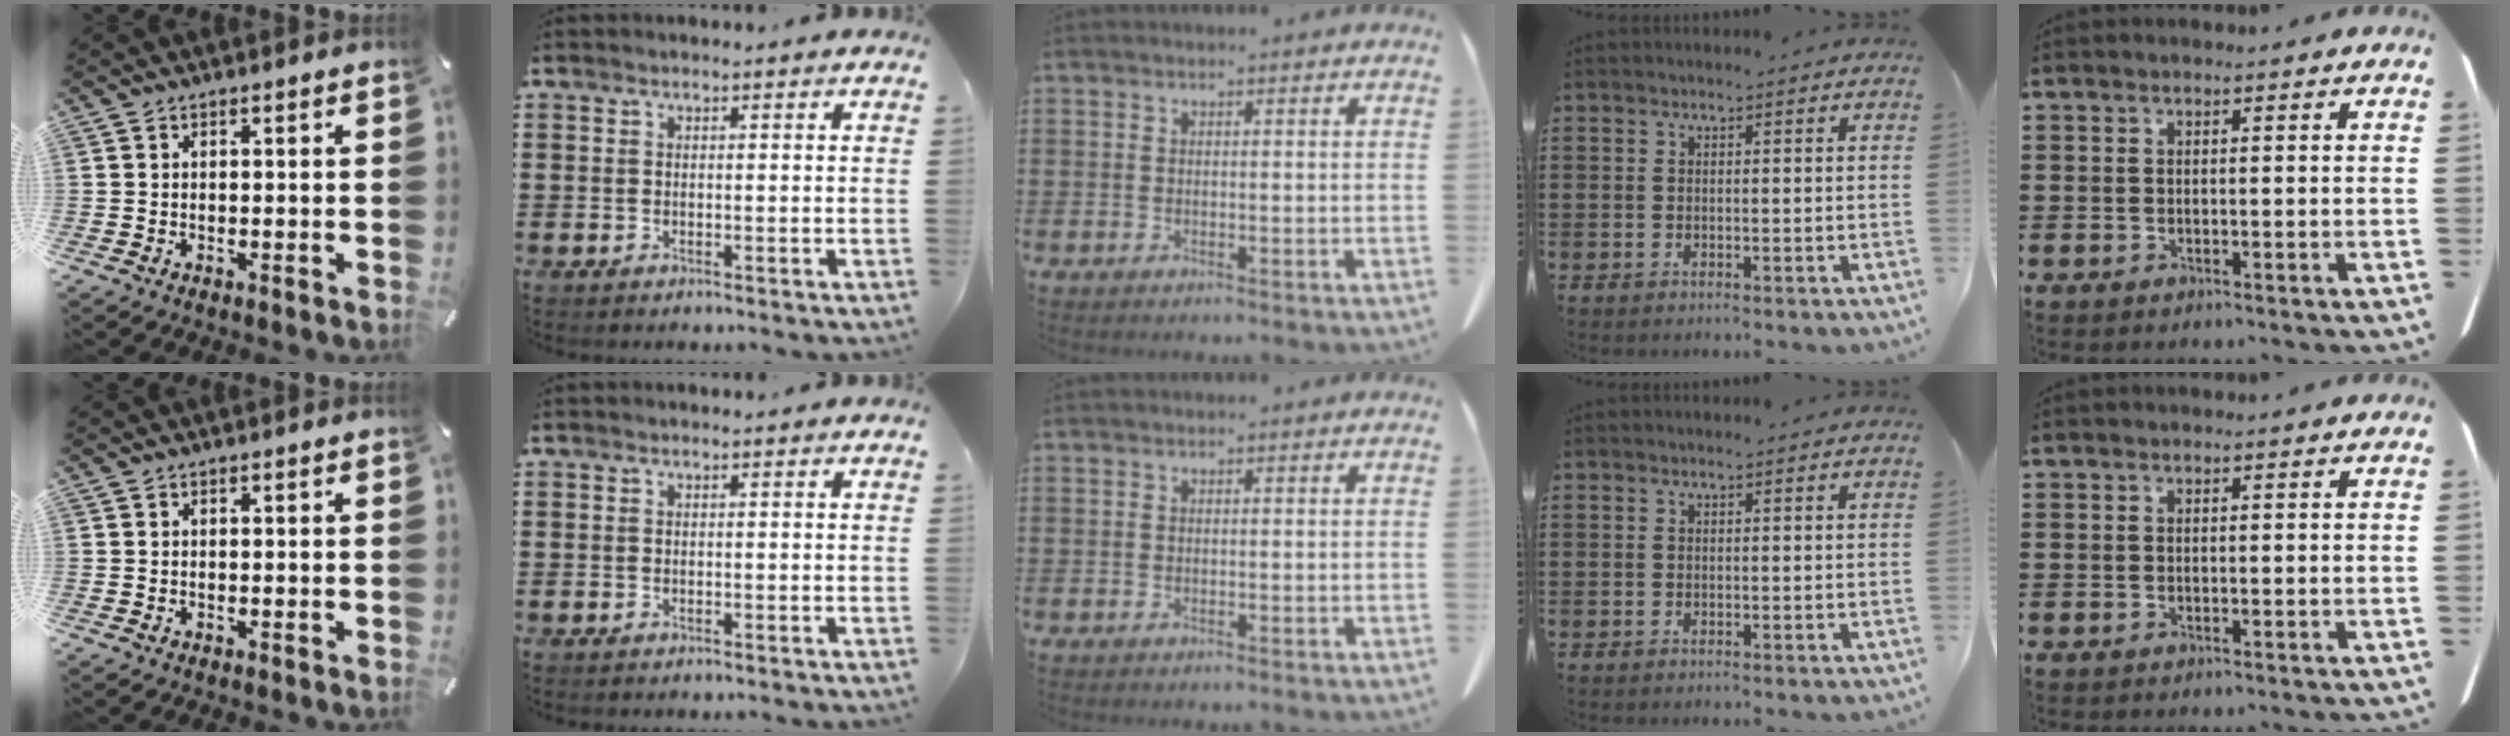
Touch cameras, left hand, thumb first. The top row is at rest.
{}